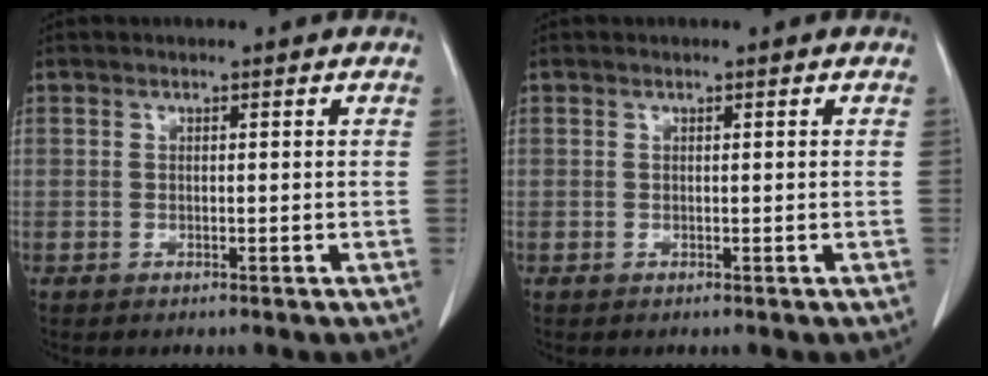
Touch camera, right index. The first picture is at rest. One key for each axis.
{"total": 0.0}